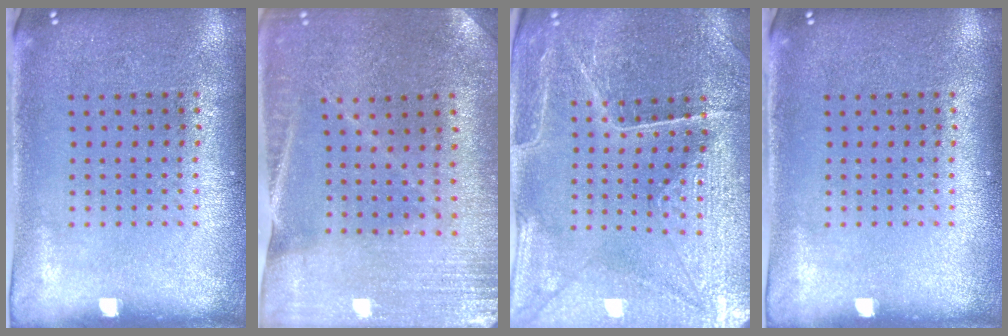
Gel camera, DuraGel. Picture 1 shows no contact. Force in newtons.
{"total": 0.8, "press": 0.8, "slide": 0.1}
{"total": 3.4, "press": 3.4, "slide": 0.4}
{"total": 0.0}